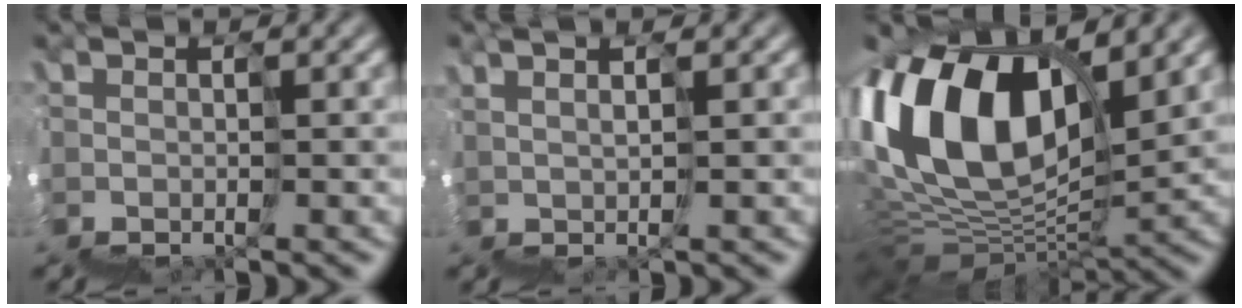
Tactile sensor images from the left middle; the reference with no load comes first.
{"total": 3.4, "force": [3.2, -0.1, 1.0], "torque": [-0.004, 0.025, 0.066]}
{"total": 10.2, "force": [7.3, 4.2, 5.7], "torque": [-0.106, 0.043, 0.120]}